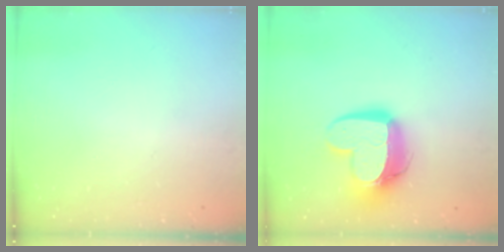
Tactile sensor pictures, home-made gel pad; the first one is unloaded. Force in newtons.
{"total": 14.9, "press": 14.9, "slide": 1.4}